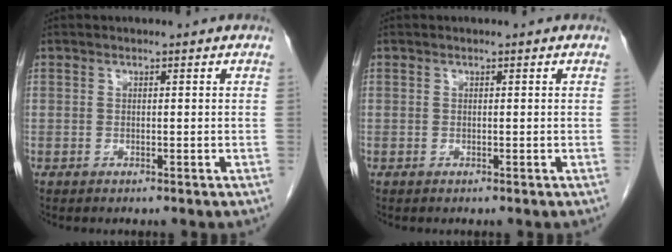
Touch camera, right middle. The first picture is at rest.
{"total": 0.0}